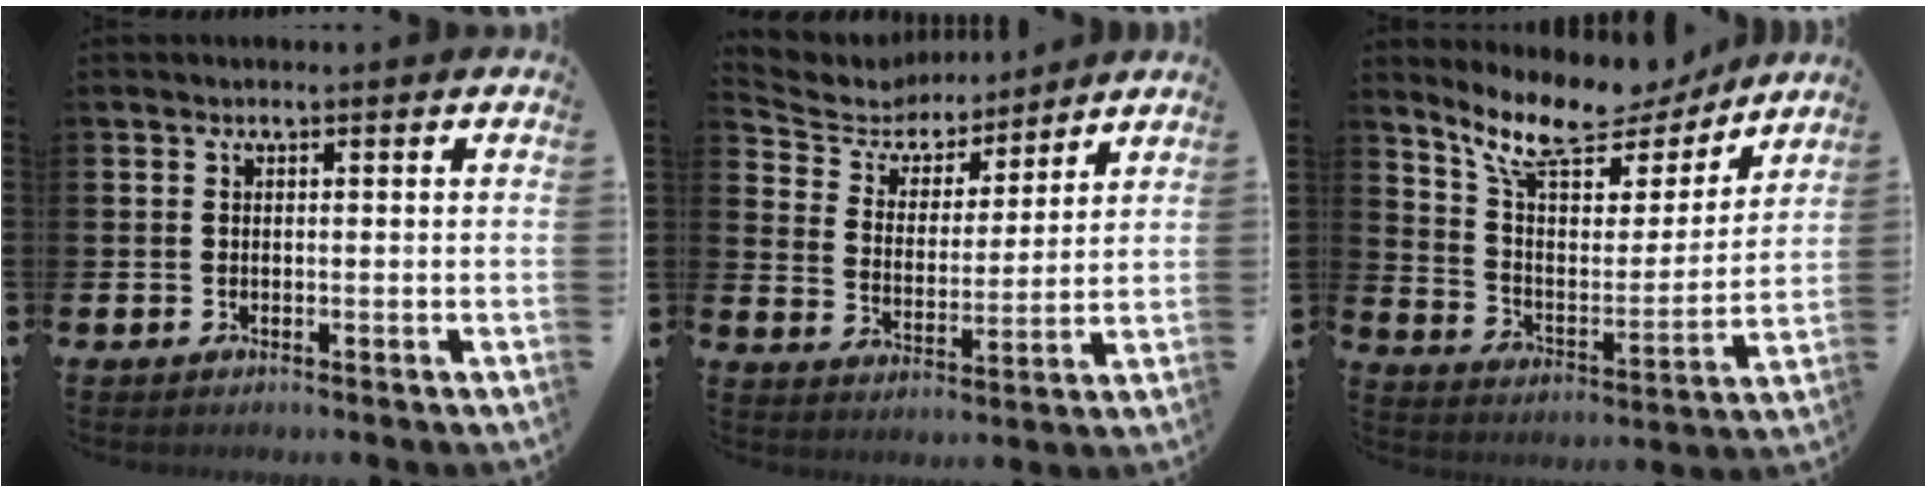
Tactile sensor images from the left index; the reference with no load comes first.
{"total": 5.9, "force": [5.3, 2.4, 0.6], "torque": [-0.054, -0.036, 0.090]}
{"total": 11.1, "force": [9.5, 3.9, 4.3], "torque": [-0.130, -0.056, 0.167]}